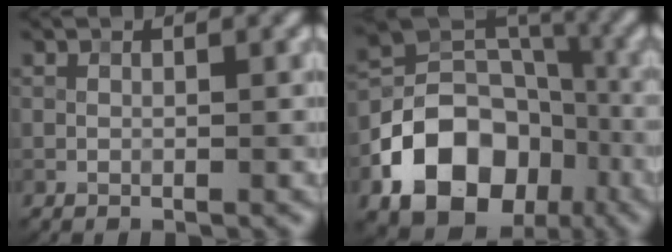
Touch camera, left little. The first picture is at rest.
{"total": 12.4, "force": [-5.4, 9.2, 6.4], "torque": [-0.112, 0.006, -0.104]}